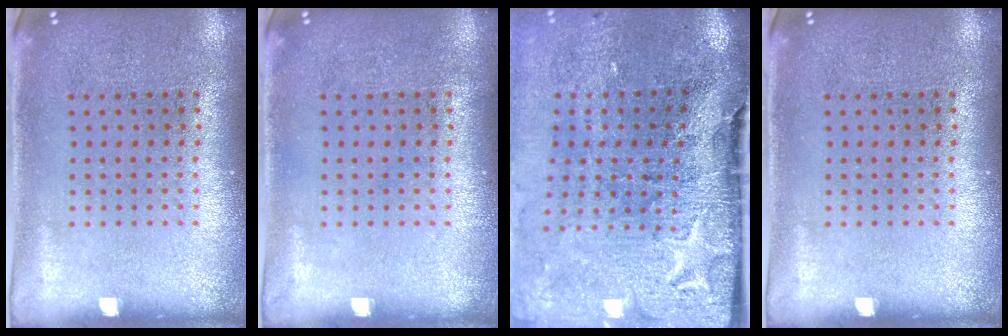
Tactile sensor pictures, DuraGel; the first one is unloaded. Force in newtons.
{"total": 0.0}
{"total": 4.5, "press": 3.5, "slide": 2.7}
{"total": 0.0}